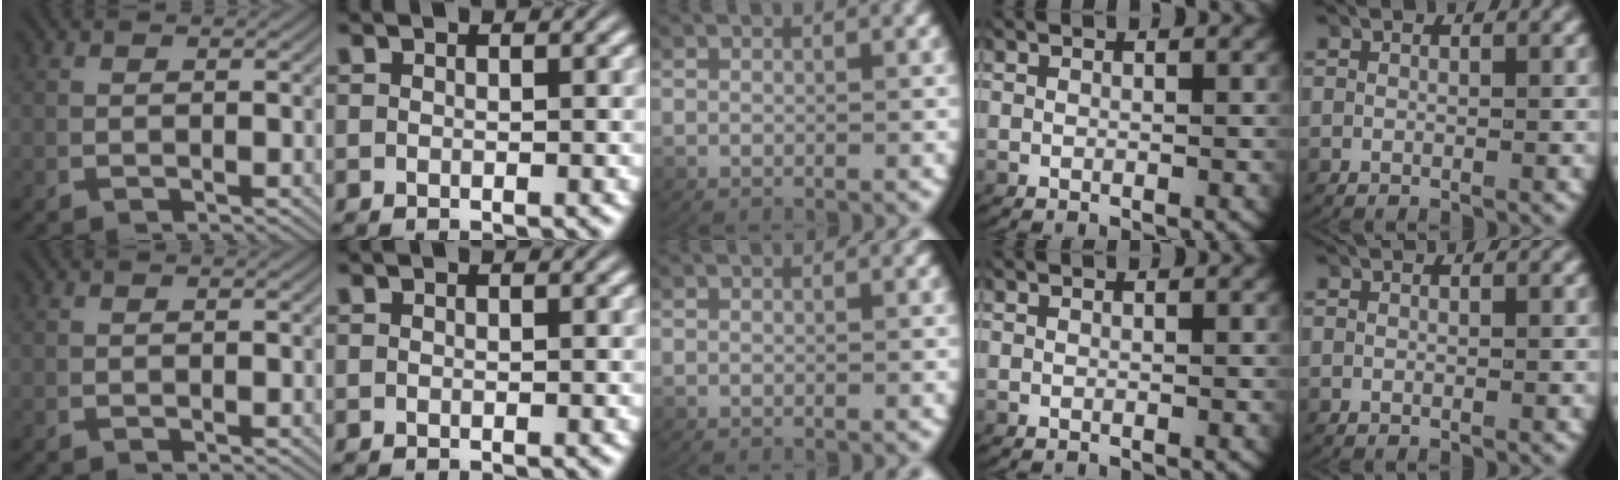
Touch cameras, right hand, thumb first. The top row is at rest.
{}